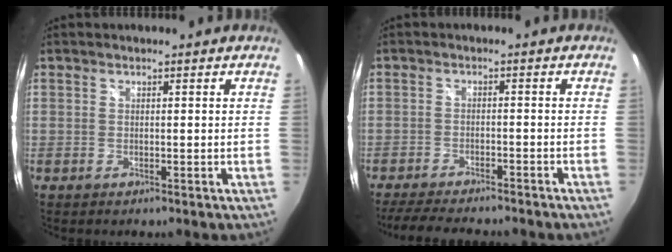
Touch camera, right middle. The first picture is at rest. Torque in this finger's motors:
{"motor_torque": [1.09, -1.05, 0.17, 0.06]}